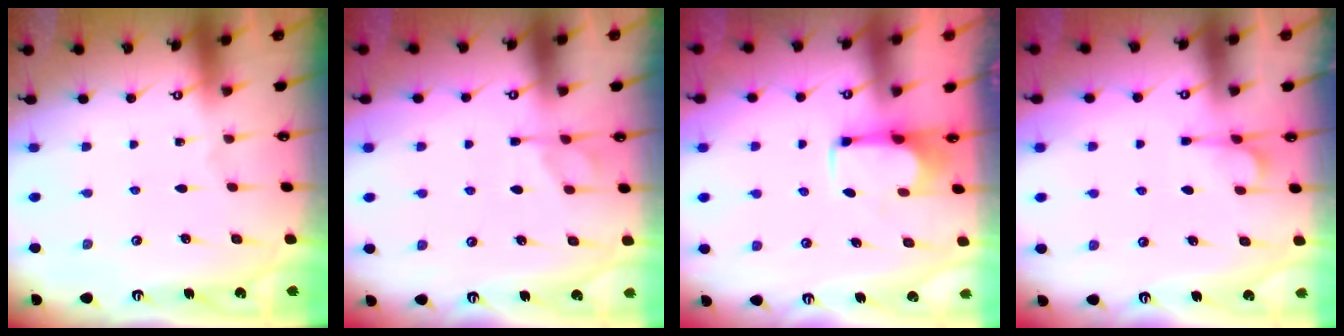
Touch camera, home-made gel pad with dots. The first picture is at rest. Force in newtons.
{"total": 1.3, "press": 0.4, "slide": 1.2}
{"total": 2.3, "press": 2.2, "slide": 0.9}
{"total": 1.9, "press": 1.4, "slide": 1.2}